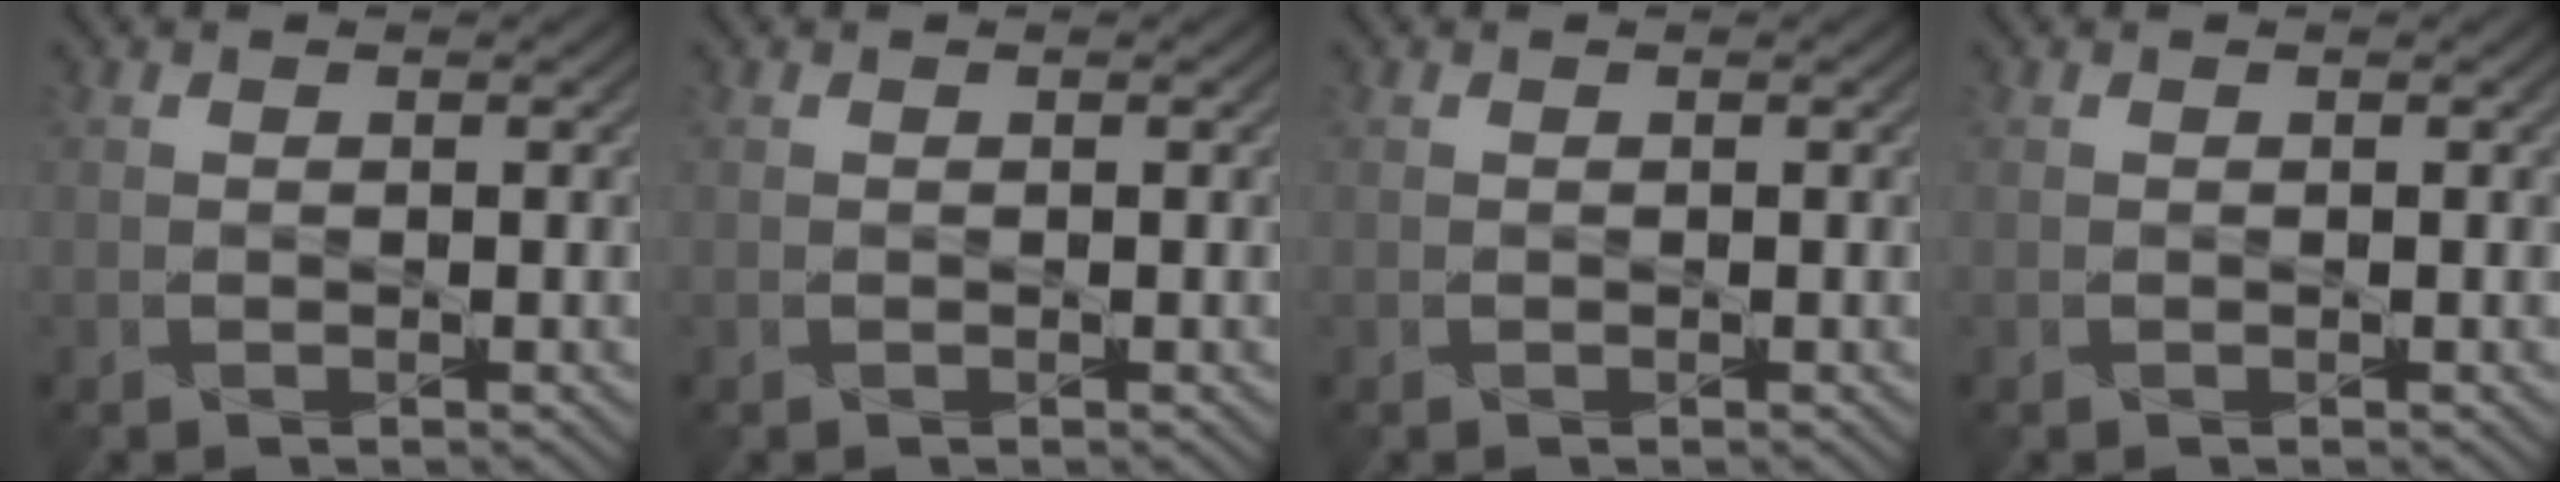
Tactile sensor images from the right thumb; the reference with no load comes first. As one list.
[{"total": 0.0}, {"total": 0.0}, {"total": 0.0}]